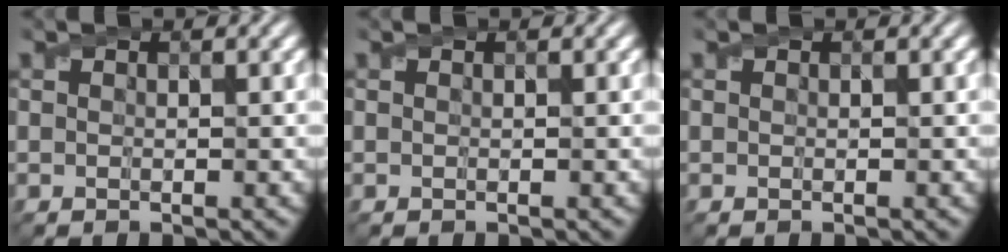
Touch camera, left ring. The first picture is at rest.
{"total": 0.0}
{"total": 0.0}